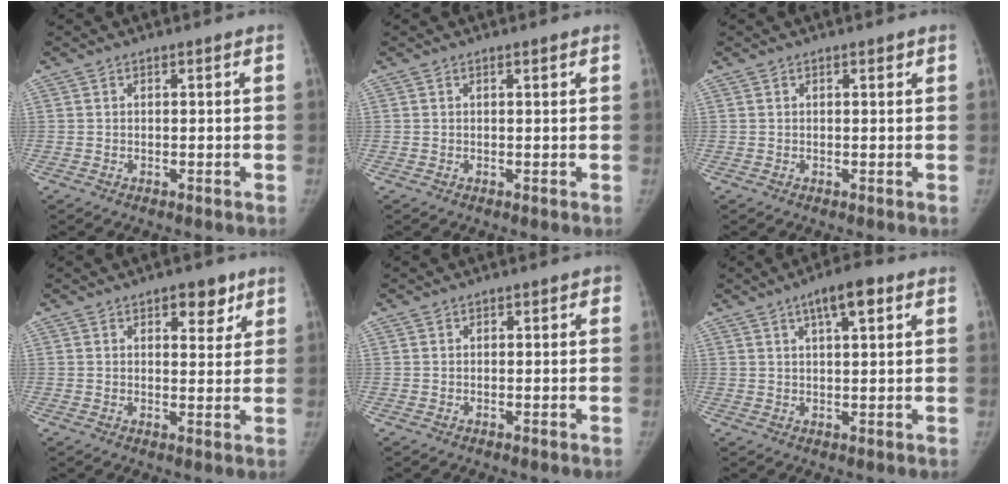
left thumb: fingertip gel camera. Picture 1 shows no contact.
{"total": 0.6, "force": [0.4, 0.1, 0.5], "torque": [-0.006, -0.001, 0.006]}
{"total": 0.6, "force": [0.4, 0.3, 0.3], "torque": [-0.001, -0.002, 0.004]}
{"total": 5.5, "force": [3.1, 2.9, 3.5], "torque": [-0.018, -0.014, 0.039]}
{"total": 0.6, "force": [0.1, 0.6, 0.0], "torque": [0.014, 0.002, -0.005]}
{"total": 6.1, "force": [3.1, 1.8, 5.0], "torque": [-0.071, 0.000, 0.044]}